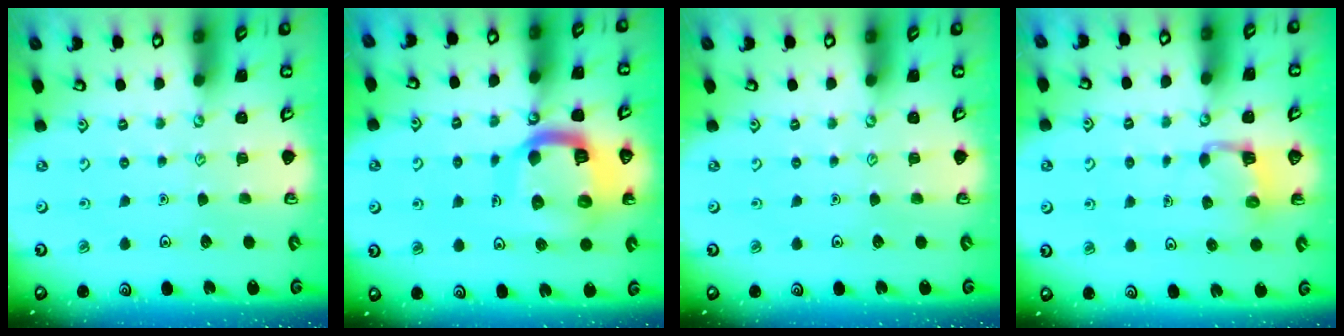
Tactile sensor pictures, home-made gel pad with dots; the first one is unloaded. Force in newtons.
{"total": 15.8, "press": 15.7, "slide": 1.9}
{"total": 0.0}
{"total": 2.7, "press": 2.7, "slide": 0.4}